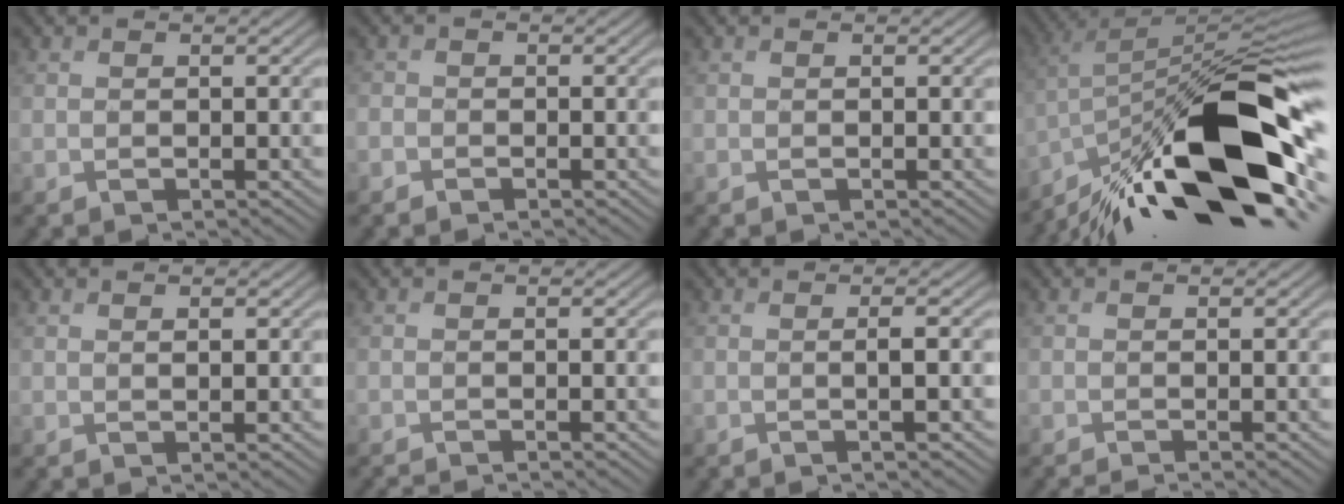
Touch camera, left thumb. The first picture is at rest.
{"total": 1.3, "force": [-0.9, 1.0, 0.2], "torque": [-0.003, -0.001, -0.023]}
{"total": 0.0}
{"total": 19.4, "force": [-11.3, 6.3, 14.5], "torque": [-0.263, -0.021, -0.185]}
{"total": 1.0, "force": [0.6, 0.2, 0.8], "torque": [-0.017, 0.000, 0.012]}
{"total": 1.1, "force": [-0.9, 0.1, 0.5], "torque": [-0.004, -0.005, -0.021]}
{"total": 2.3, "force": [-0.1, 0.3, 2.3], "torque": [-0.042, 0.004, -0.012]}
{"total": 1.5, "force": [-0.9, 0.3, 1.2], "torque": [-0.012, -0.005, -0.019]}